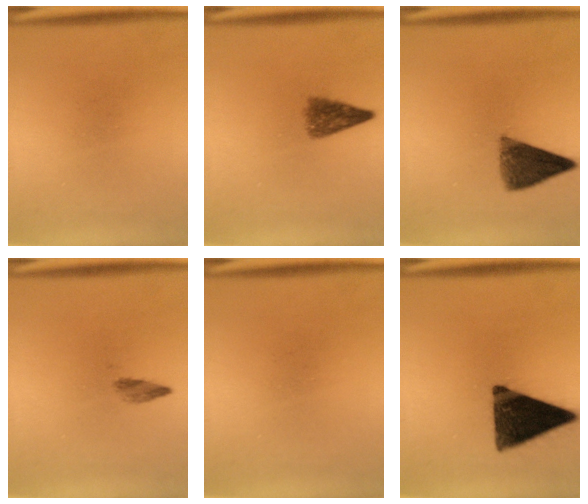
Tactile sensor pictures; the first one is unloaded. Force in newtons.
{"total": 4.0}
{"total": 6.8}
{"total": 1.4}
{"total": 0.0}
{"total": 14.8}